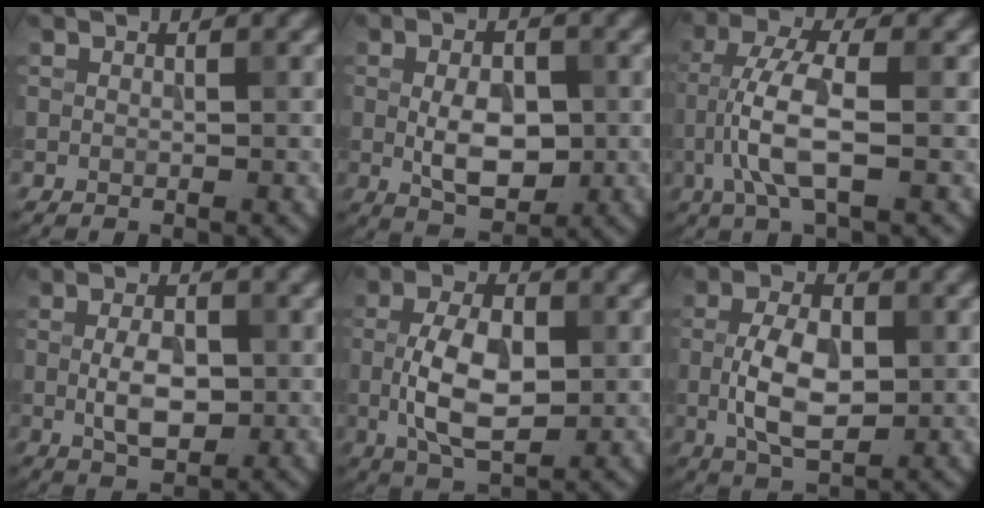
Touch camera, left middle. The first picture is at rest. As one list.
[{"total": 5.1, "force": [-0.3, 2.9, 4.2], "torque": [-0.075, -0.004, -0.002]}, {"total": 5.4, "force": [-1.4, 1.4, 5.0], "torque": [-0.111, 0.010, -0.031]}, {"total": 3.8, "force": [-0.3, 2.0, 3.2], "torque": [-0.065, 0.000, -0.003]}, {"total": 6.6, "force": [-0.4, 3.4, 5.6], "torque": [-0.119, 0.000, -0.008]}, {"total": 5.7, "force": [-0.5, 3.0, 4.9], "torque": [-0.103, 0.000, -0.010]}]